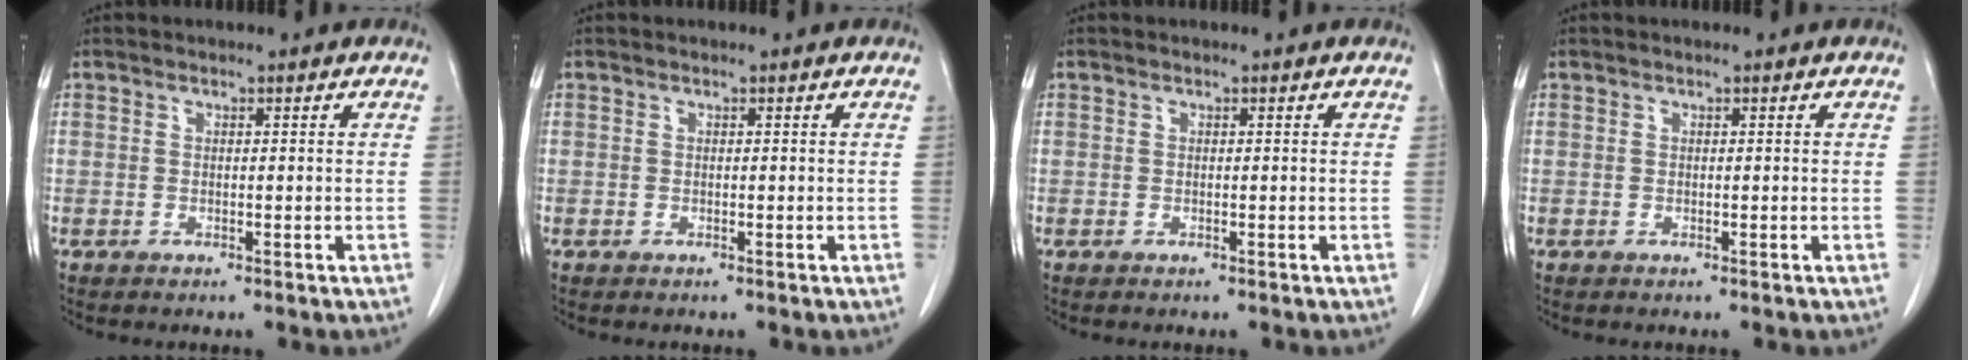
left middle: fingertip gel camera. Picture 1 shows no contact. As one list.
[{"total": 0.0}, {"total": 0.0}, {"total": 0.0}]